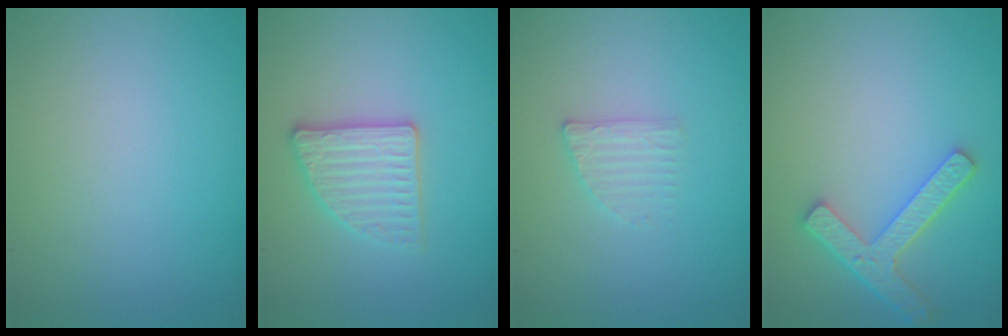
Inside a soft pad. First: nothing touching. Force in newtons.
{"total": 2.8, "press": 2.7, "slide": 0.9}
{"total": 1.6, "press": 1.5, "slide": 0.3}
{"total": 3.7, "press": 3.0, "slide": 2.1}